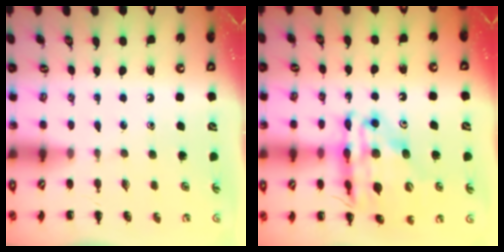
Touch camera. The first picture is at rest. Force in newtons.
{"total": 21.2, "press": 20.7, "slide": 4.6}